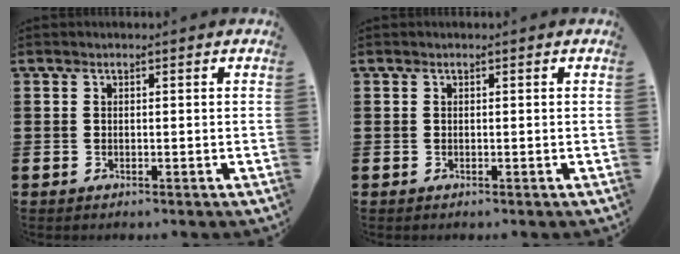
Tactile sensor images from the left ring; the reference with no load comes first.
{"total": 0.0}